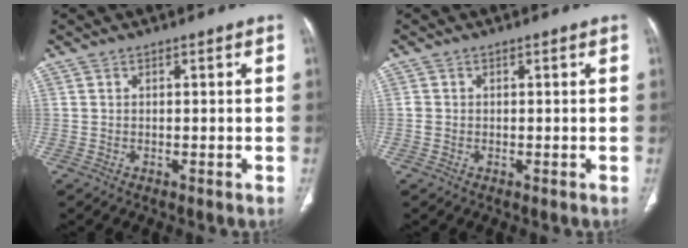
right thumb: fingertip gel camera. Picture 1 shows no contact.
{"total": 0.9, "force": [-0.1, 0.8, 0.4], "torque": [-0.007, 0.002, -0.002]}